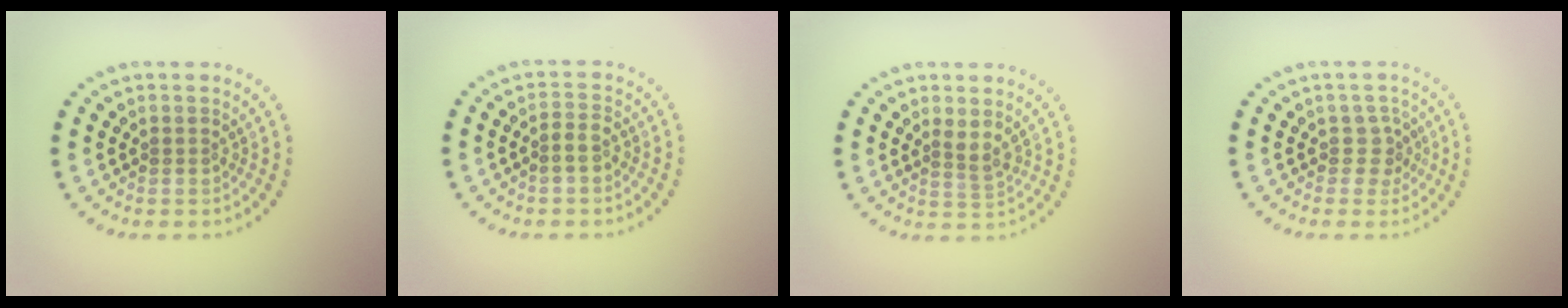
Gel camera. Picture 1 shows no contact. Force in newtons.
{"total": 1.5, "press": 1.4, "slide": 0.5}
{"total": 1.8, "press": 1.2, "slide": 1.3}
{"total": 1.7, "press": 1.3, "slide": 1.1}